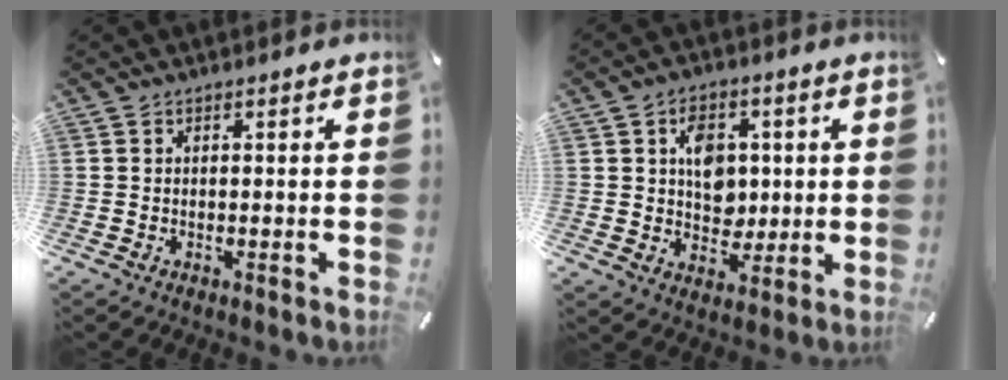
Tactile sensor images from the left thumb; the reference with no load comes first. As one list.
[{"total": 8.4, "force": [1.5, 6.9, 4.5], "torque": [-0.052, 0.002, 0.023]}]